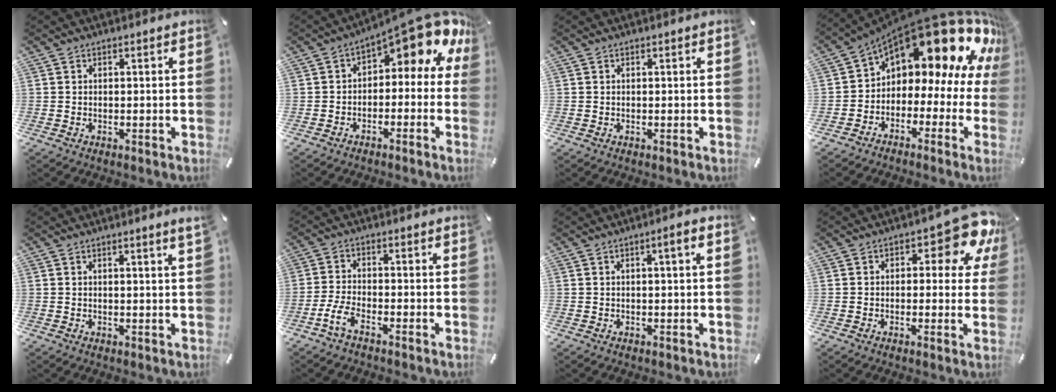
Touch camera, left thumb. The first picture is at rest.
{"total": 9.7, "force": [5.9, 3.8, 6.8], "torque": [-0.094, -0.055, 0.097]}
{"total": 0.0}
{"total": 20.4, "force": [11.4, 9.8, 13.7], "torque": [-0.212, -0.088, 0.194]}
{"total": 2.1, "force": [1.0, -0.1, 1.9], "torque": [-0.034, -0.002, 0.017]}
{"total": 5.1, "force": [-3.4, 1.7, 3.5], "torque": [-0.096, -0.002, -0.070]}
{"total": 3.1, "force": [0.6, 0.3, 3.1], "torque": [-0.049, -0.002, 0.006]}
{"total": 11.0, "force": [5.8, 4.7, 8.1], "torque": [-0.102, -0.039, 0.096]}